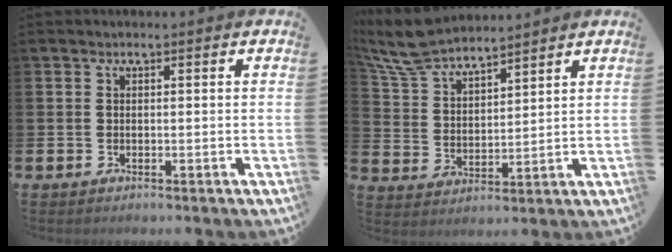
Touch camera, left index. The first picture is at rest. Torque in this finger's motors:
{"motor_torque": [0.25, -0.35, 0.53, 0.21]}